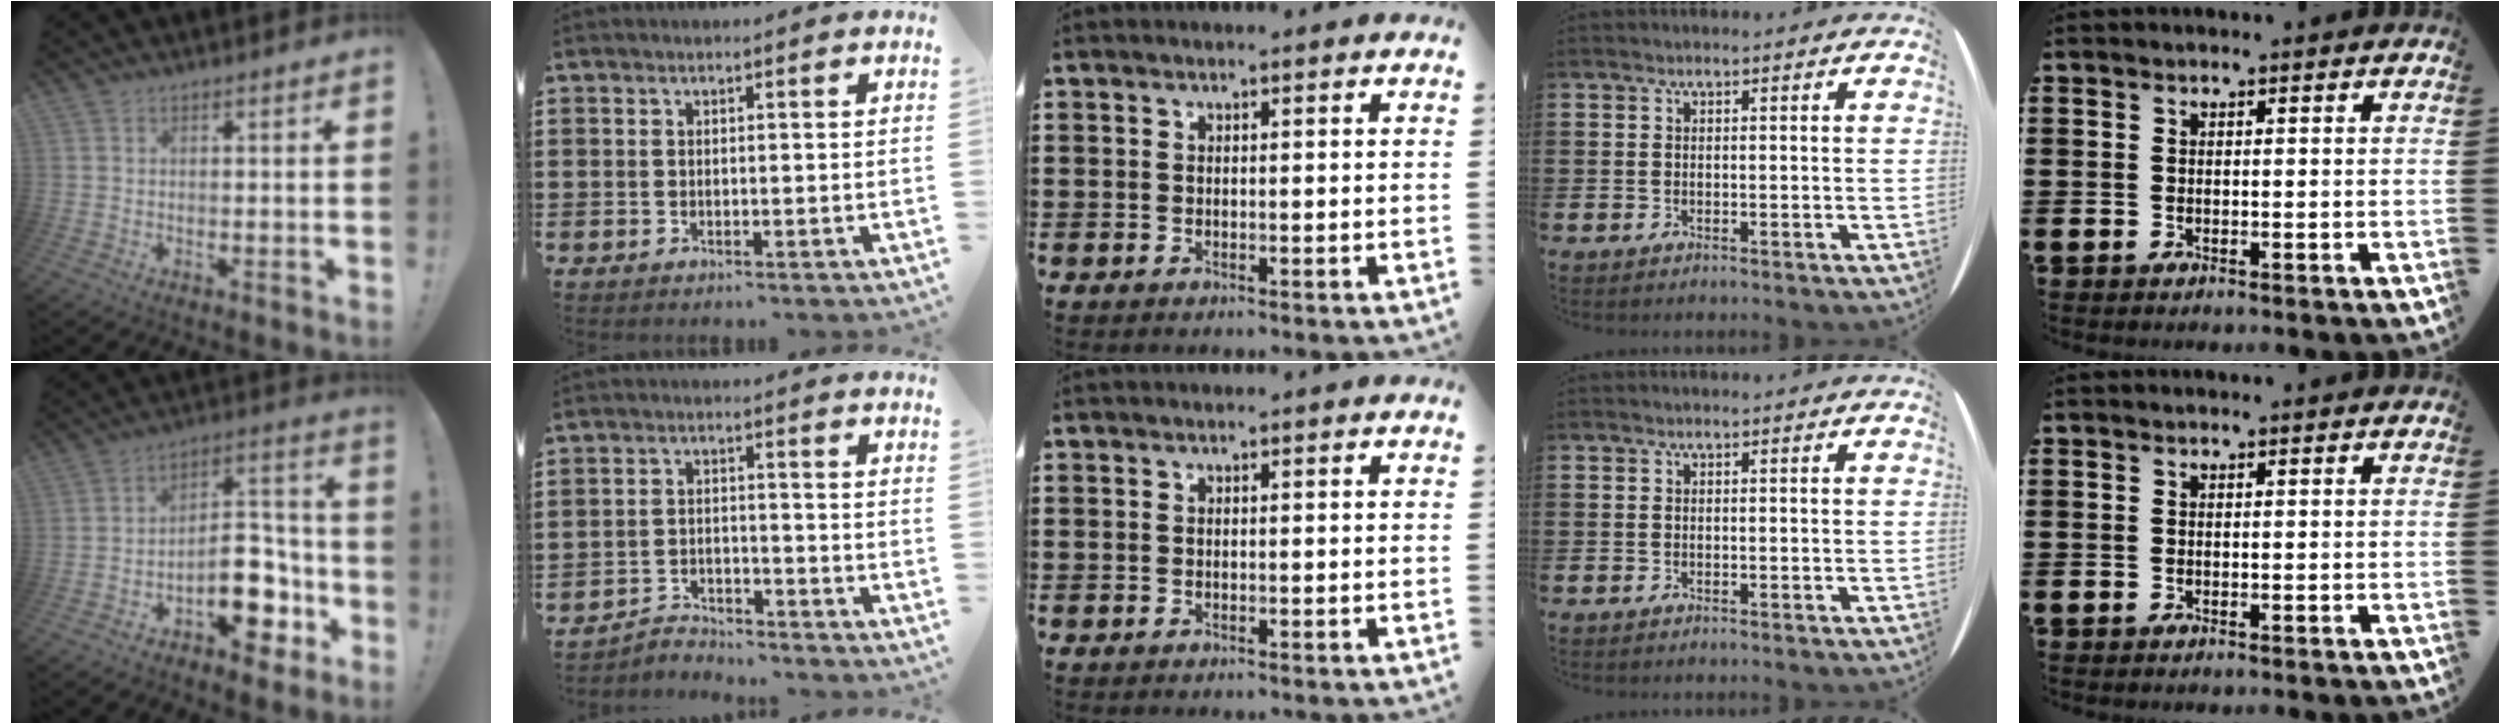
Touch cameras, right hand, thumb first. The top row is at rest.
{"thumb": {"total": 15.2, "force": [-6.6, 8.9, 10.4], "torque": [-0.116, 0.053, -0.096]}, "index": {"total": 3.1, "force": [-3.1, 0.4, 0.2], "torque": [-0.012, 0.003, -0.067]}}